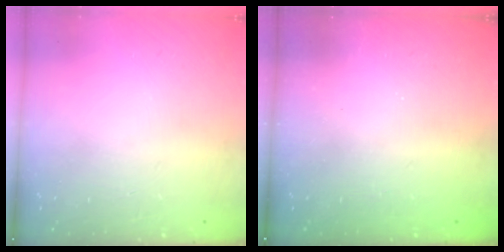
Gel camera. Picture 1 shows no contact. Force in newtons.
{"total": 2.2, "press": 2.1, "slide": 0.7}